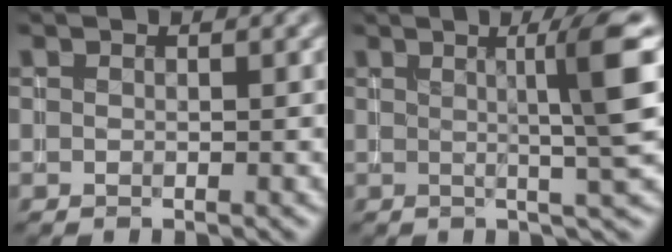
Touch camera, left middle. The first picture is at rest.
{"total": 6.3, "force": [1.1, 0.6, 6.2], "torque": [-0.084, 0.010, 0.018]}